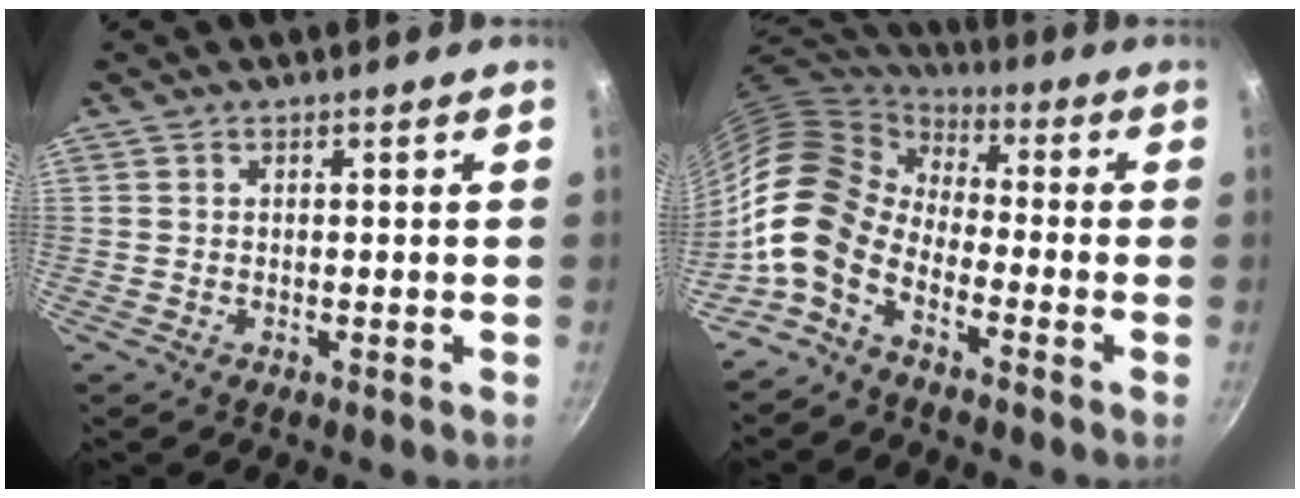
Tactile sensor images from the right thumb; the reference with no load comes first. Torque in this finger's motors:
{"motor_torque": [-0.08, 0.97, 1.66, -1.11, 0.61]}